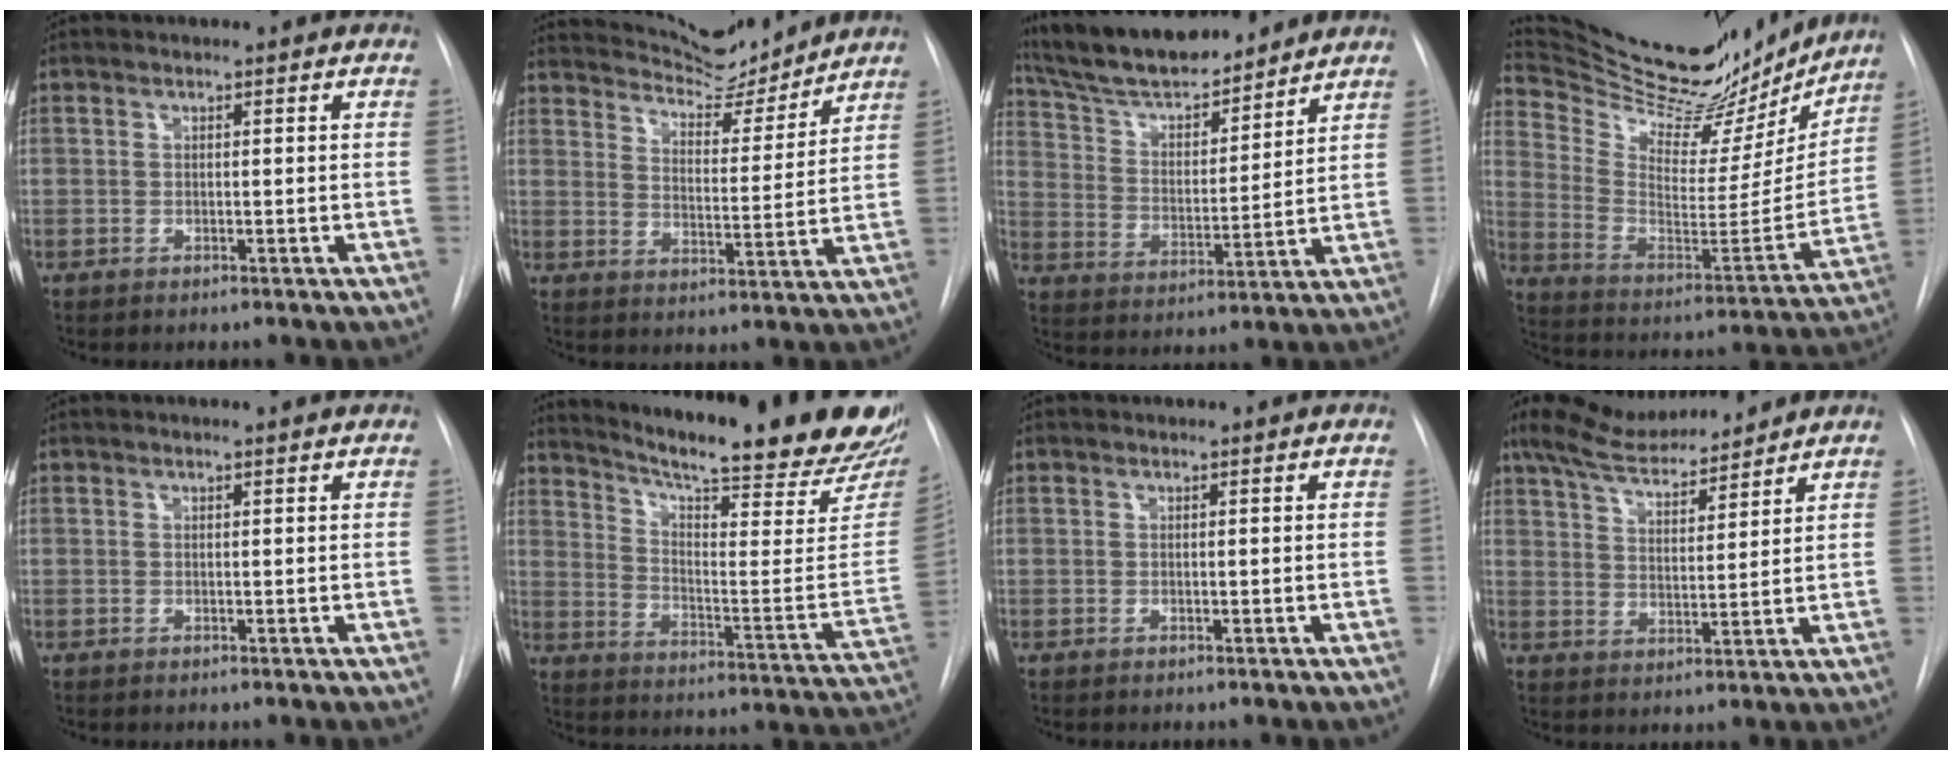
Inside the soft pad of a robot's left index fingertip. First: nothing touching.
{"total": 13.0, "force": [12.4, 1.8, 3.2], "torque": [-0.053, -0.017, 0.184]}
{"total": 16.8, "force": [15.1, 3.3, 6.7], "torque": [-0.118, 0.011, 0.257]}
{"total": 27.0, "force": [24.1, 7.0, 10.1], "torque": [-0.167, -0.038, 0.349]}
{"total": 1.5, "force": [1.4, -0.2, 0.3], "torque": [-0.009, 0.000, 0.013]}
{"total": 30.6, "force": [25.4, 3.7, 16.7], "torque": [-0.235, -0.097, 0.323]}
{"total": 0.0}
{"total": 10.7, "force": [9.6, 1.8, 4.4], "torque": [-0.077, 0.006, 0.165]}